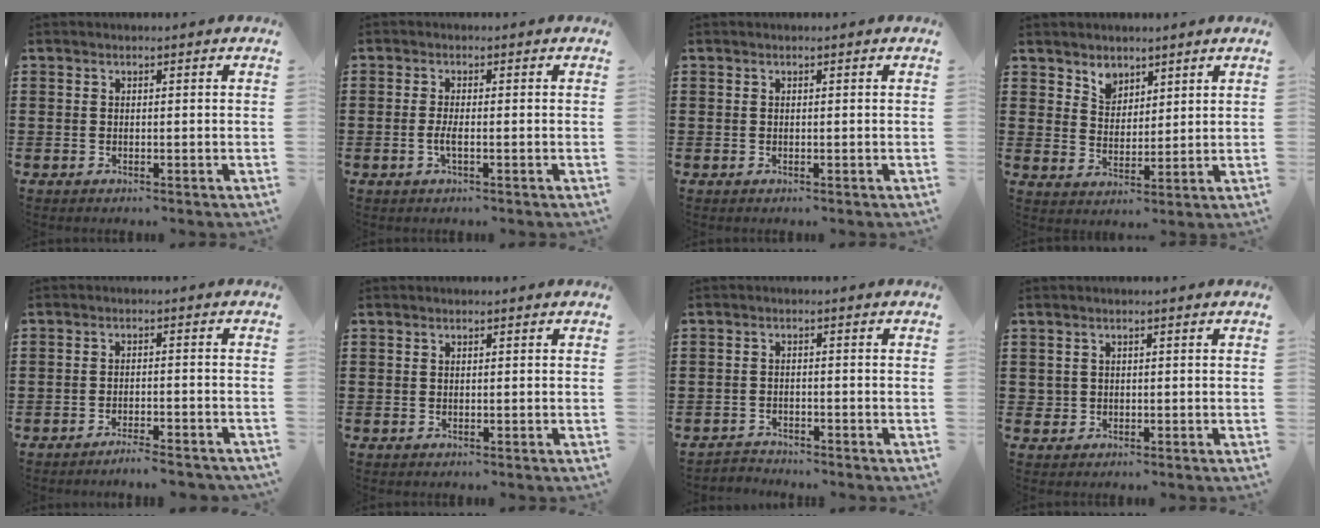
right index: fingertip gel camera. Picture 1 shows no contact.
{"total": 2.2, "force": [-0.7, 0.3, 2.1], "torque": [-0.045, -0.004, -0.014]}
{"total": 0.0}
{"total": 3.9, "force": [3.1, 2.4, 0.1], "torque": [-0.017, 0.004, 0.058]}
{"total": 3.0, "force": [-2.9, -0.1, 0.7], "torque": [-0.015, 0.001, -0.059]}
{"total": 0.0}
{"total": 2.0, "force": [-2.0, 0.3, -0.2], "torque": [-0.004, 0.002, -0.045]}
{"total": 1.1, "force": [0.1, 1.1, 0.1], "torque": [-0.005, 0.007, 0.000]}